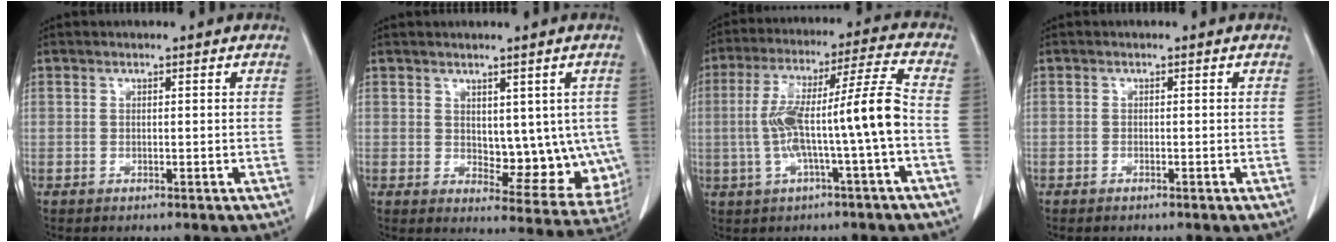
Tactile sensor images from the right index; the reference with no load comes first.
{"total": 10.4, "force": [0.9, 5.7, 8.7], "torque": [-0.089, -0.003, 0.031]}
{"total": 12.6, "force": [-1.8, -0.2, 12.5], "torque": [-0.231, 0.033, -0.030]}
{"total": 0.6, "force": [-0.5, 0.1, 0.3], "torque": [-0.011, -0.002, -0.008]}